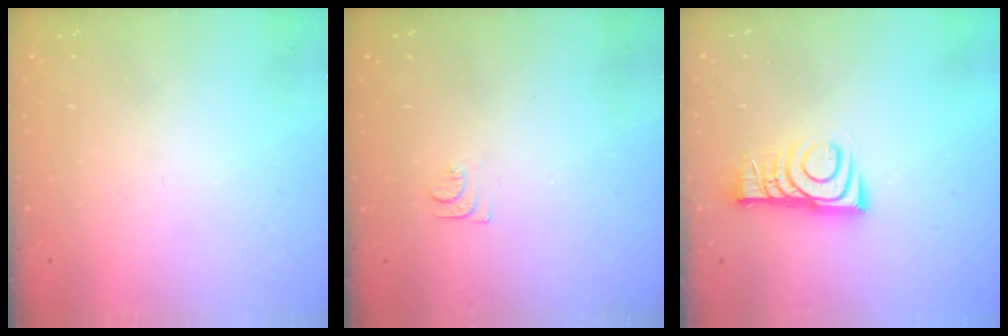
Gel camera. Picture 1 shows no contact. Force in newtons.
{"total": 6.6, "press": 6.6, "slide": 0.7}
{"total": 9.1, "press": 9.1, "slide": 0.4}